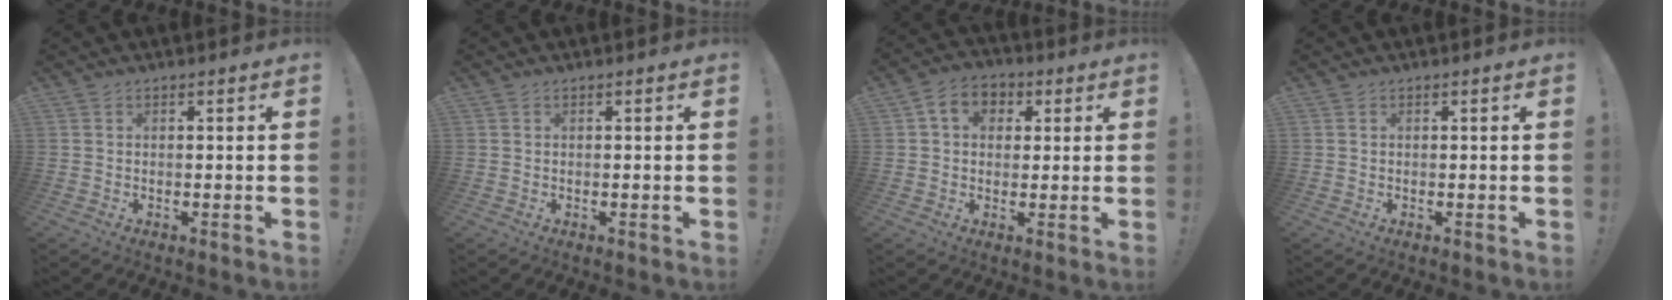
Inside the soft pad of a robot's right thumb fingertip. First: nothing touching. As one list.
[{"total": 0.0}, {"total": 7.1, "force": [2.0, 5.5, 4.0], "torque": [-0.054, 0.002, 0.036]}, {"total": 0.0}]